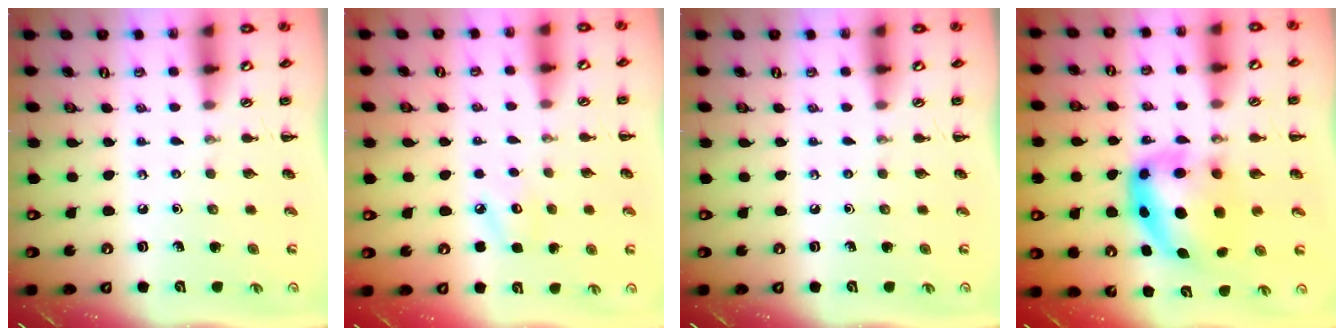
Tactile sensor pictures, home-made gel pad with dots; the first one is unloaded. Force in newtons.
{"total": 4.3, "press": 4.2, "slide": 1.2}
{"total": 0.0}
{"total": 9.1, "press": 8.8, "slide": 2.2}